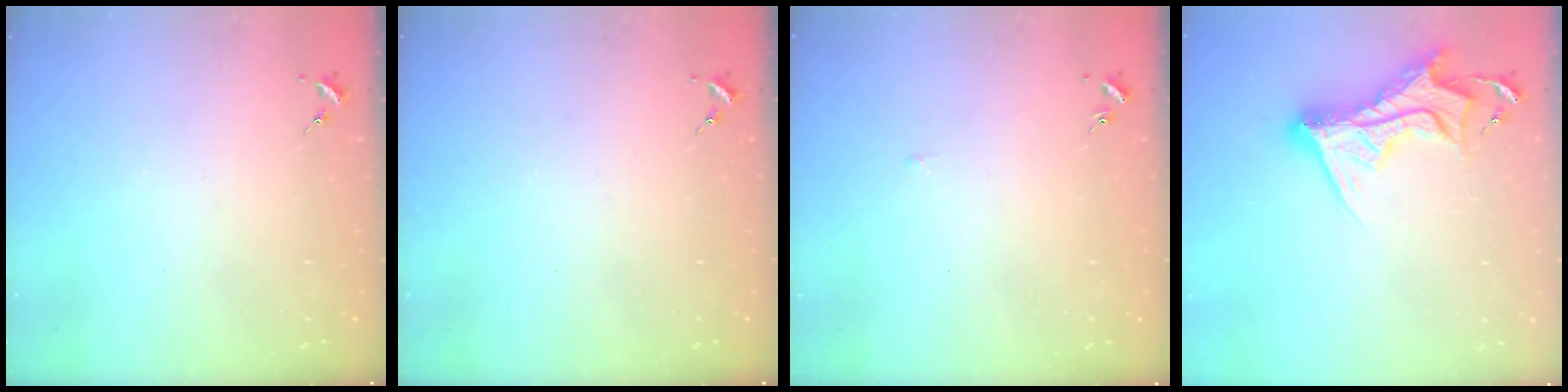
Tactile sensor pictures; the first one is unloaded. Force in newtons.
{"total": 0.0}
{"total": 2.4, "press": 2.4, "slide": 0.3}
{"total": 14.0, "press": 14.0, "slide": 1.2}